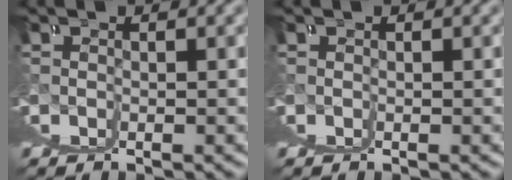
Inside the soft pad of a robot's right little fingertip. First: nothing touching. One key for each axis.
{"total": 0.0}